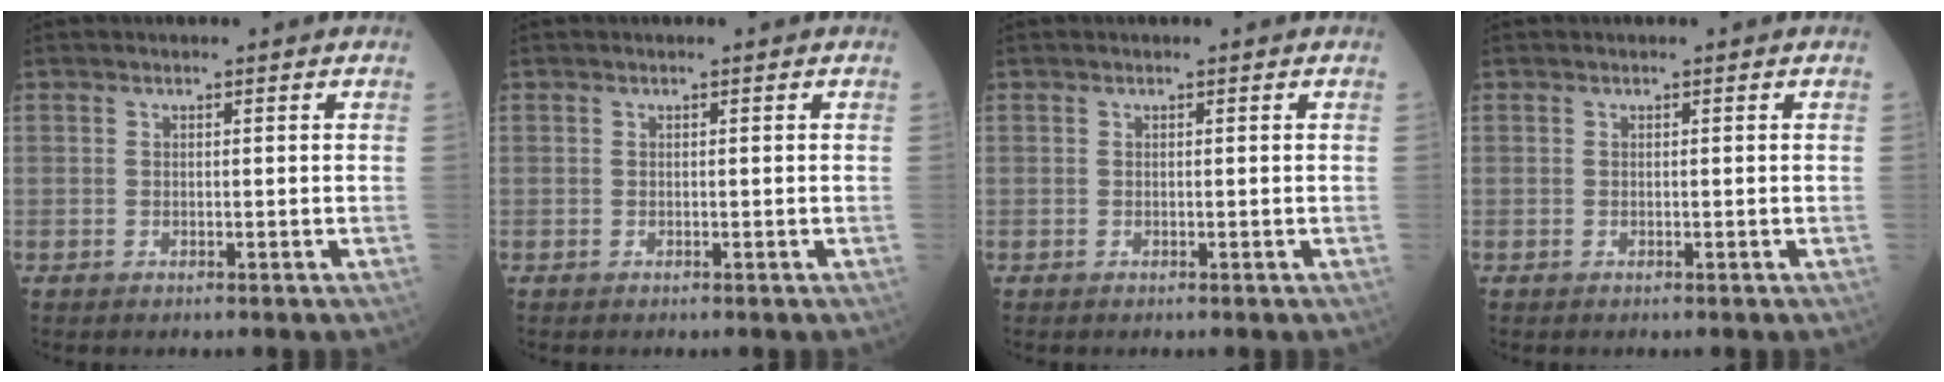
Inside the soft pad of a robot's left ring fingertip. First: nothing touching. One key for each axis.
{"total": 0.0}
{"total": 0.0}
{"total": 0.0}